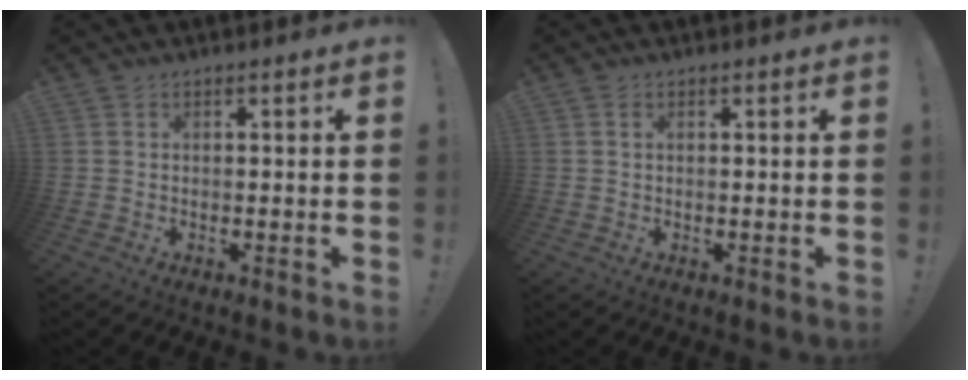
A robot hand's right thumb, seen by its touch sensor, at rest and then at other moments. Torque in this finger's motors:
{"motor_torque": [0.03, 0.03, -0.02, -0.01, 0.00]}